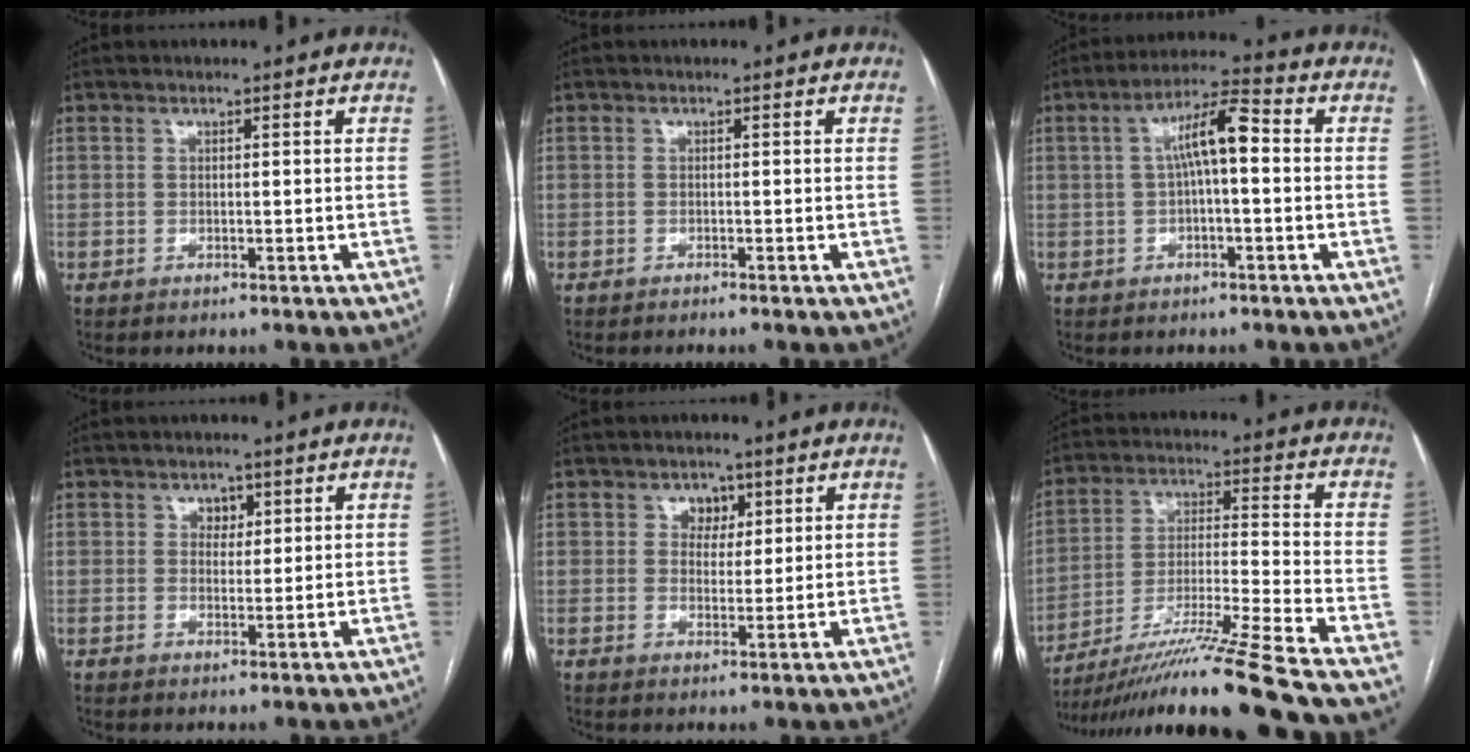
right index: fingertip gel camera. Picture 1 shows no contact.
{"total": 0.7, "force": [-0.6, -0.3, 0.3], "torque": [-0.004, 0.002, -0.013]}
{"total": 7.4, "force": [0.5, 1.5, 7.2], "torque": [-0.128, 0.030, 0.006]}
{"total": 2.2, "force": [1.0, 1.6, 1.0], "torque": [-0.011, 0.001, 0.014]}
{"total": 3.4, "force": [1.5, 2.7, 1.5], "torque": [-0.016, 0.006, 0.023]}
{"total": 19.5, "force": [-16.0, -3.2, 10.5], "torque": [-0.181, -0.021, -0.279]}